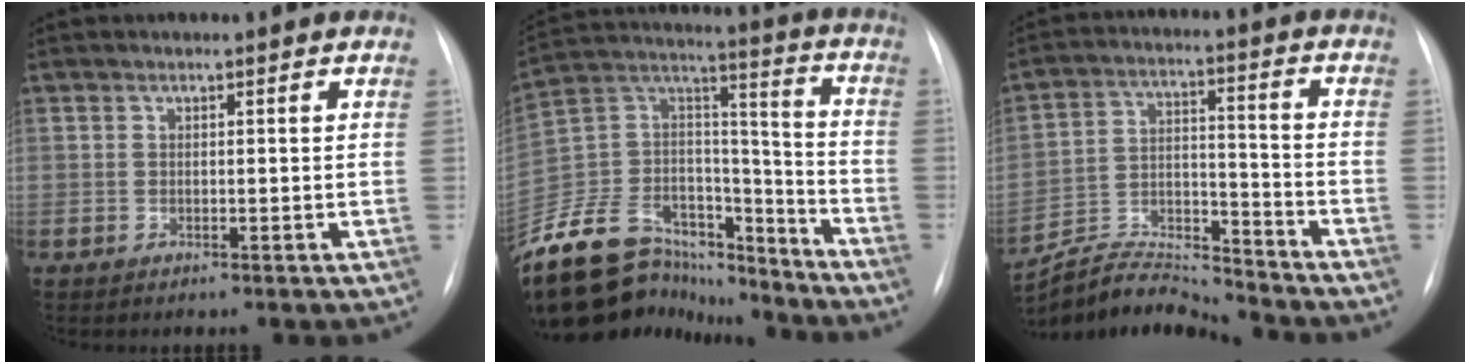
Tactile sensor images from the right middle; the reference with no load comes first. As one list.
[{"total": 23.8, "force": [-19.8, 10.1, 8.4], "torque": [-0.192, 0.043, -0.330]}, {"total": 11.8, "force": [-11.8, -0.4, 0.4], "torque": [-0.010, 0.026, -0.218]}]